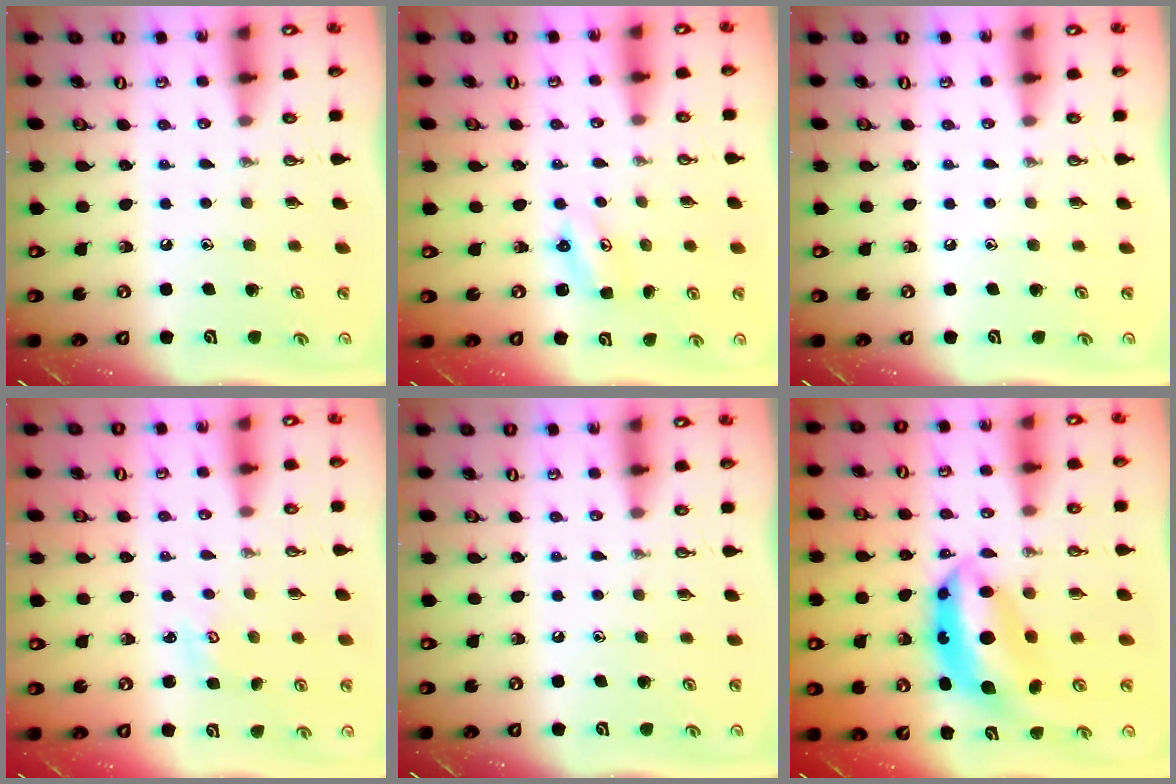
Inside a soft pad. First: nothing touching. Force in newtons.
{"total": 2.8, "press": 2.8, "slide": 0.3}
{"total": 0.0}
{"total": 2.5, "press": 2.5, "slide": 0.2}
{"total": 0.0}
{"total": 10.0, "press": 9.9, "slide": 1.2}